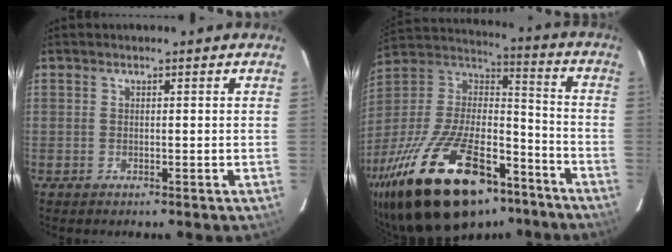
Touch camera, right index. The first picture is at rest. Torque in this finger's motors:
{"motor_torque": [2.14, 0.00, 1.05, 0.21]}